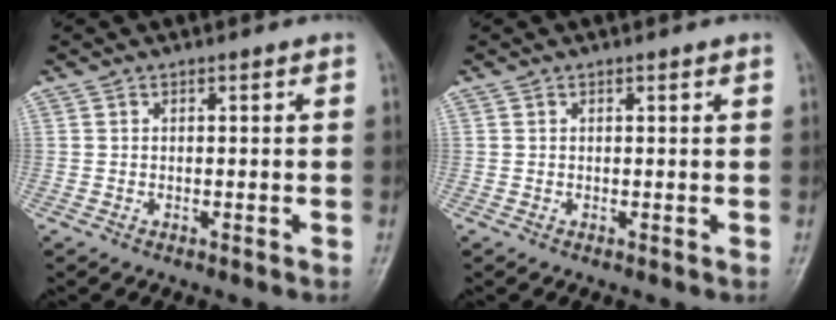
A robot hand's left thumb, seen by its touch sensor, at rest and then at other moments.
{"total": 0.6, "force": [0.5, 0.1, 0.4], "torque": [-0.006, 0.000, 0.005]}